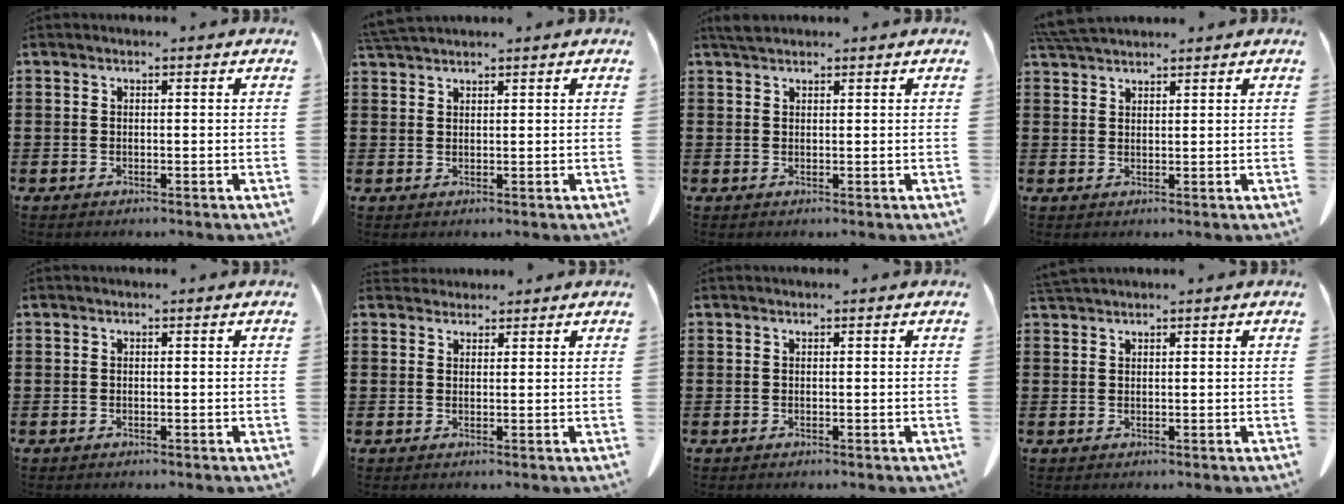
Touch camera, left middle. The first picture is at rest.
{"total": 2.5, "force": [2.4, 0.1, 0.7], "torque": [-0.021, -0.004, 0.048]}
{"total": 1.6, "force": [1.4, 0.5, 0.5], "torque": [-0.015, 0.001, 0.029]}
{"total": 3.6, "force": [3.4, 0.4, 1.1], "torque": [-0.032, -0.005, 0.068]}
{"total": 0.0}
{"total": 2.1, "force": [2.0, 0.7, 0.2], "torque": [-0.010, 0.000, 0.040]}
{"total": 0.0}
{"total": 1.5, "force": [1.5, 0.0, 0.4], "torque": [-0.012, -0.003, 0.030]}